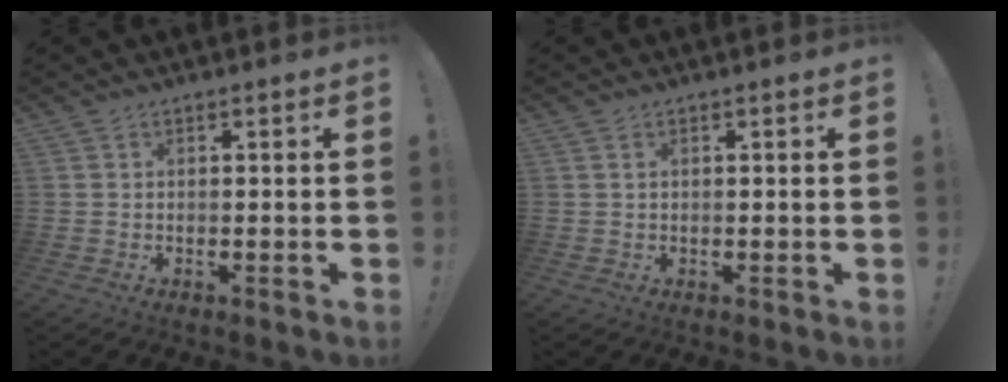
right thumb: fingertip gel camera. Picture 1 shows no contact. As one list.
[{"total": 0.7, "force": [0.3, 0.3, 0.5], "torque": [-0.015, 0.002, 0.006]}]